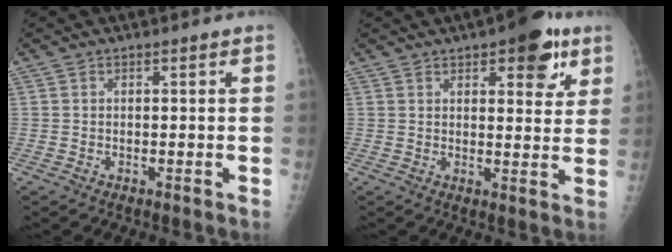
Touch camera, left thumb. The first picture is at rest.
{"total": 10.2, "force": [5.4, 4.3, 7.5], "torque": [-0.063, -0.018, 0.065]}